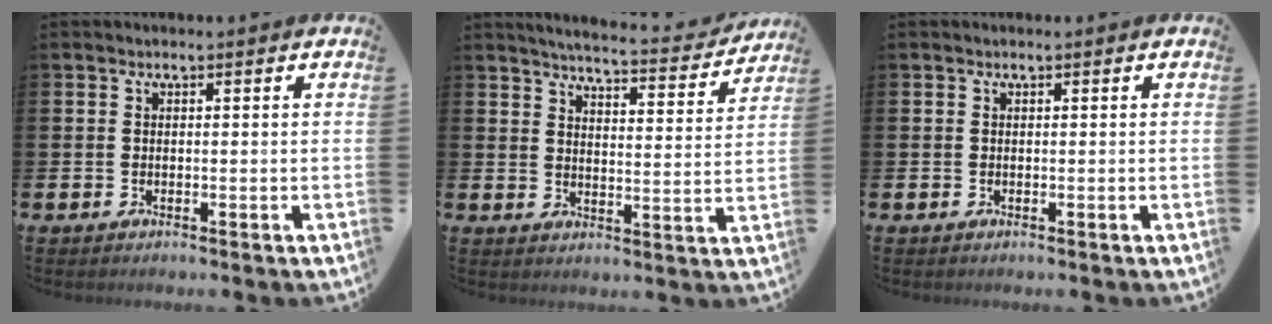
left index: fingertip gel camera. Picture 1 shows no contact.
{"total": 5.2, "force": [5.0, 0.3, 1.1], "torque": [-0.029, -0.042, 0.081]}
{"total": 0.0}